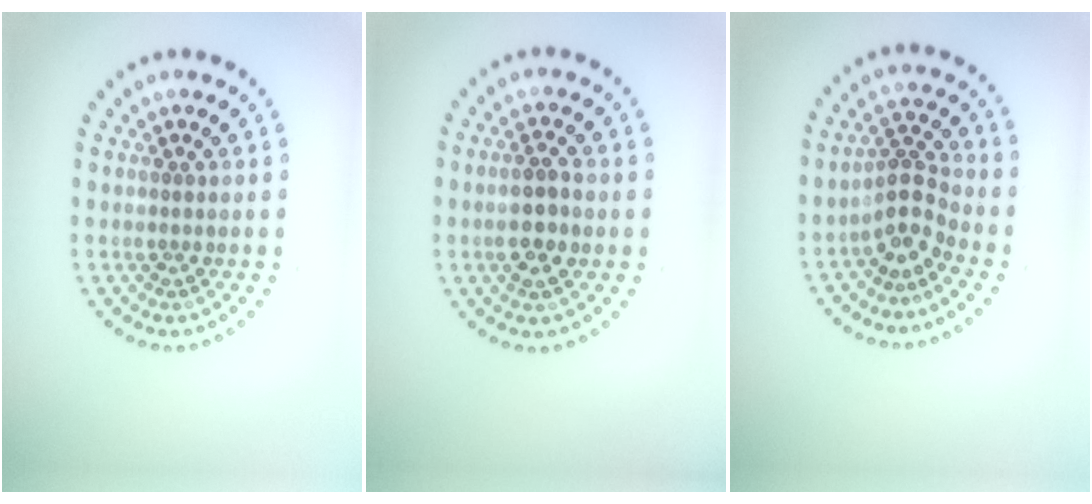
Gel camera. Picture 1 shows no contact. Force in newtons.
{"total": 2.8, "press": 2.8, "slide": 0.6}
{"total": 2.9, "press": 2.1, "slide": 2.0}